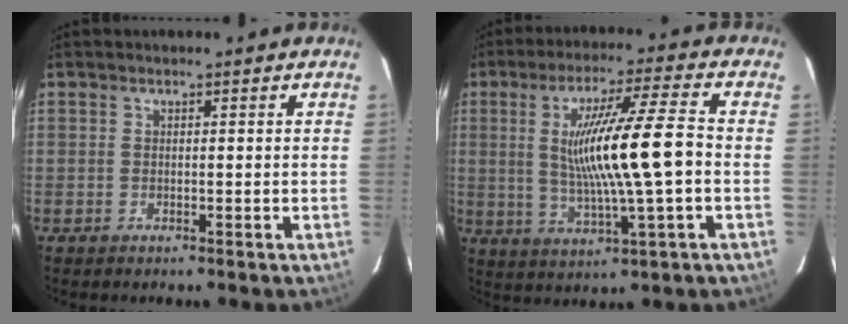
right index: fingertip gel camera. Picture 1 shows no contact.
{"total": 13.8, "force": [-0.1, -0.2, 13.8], "torque": [-0.252, 0.000, 0.001]}